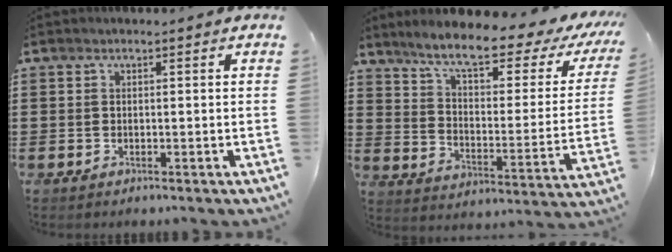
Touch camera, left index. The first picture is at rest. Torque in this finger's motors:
{"motor_torque": [1.32, -0.82, 0.79, 0.21]}